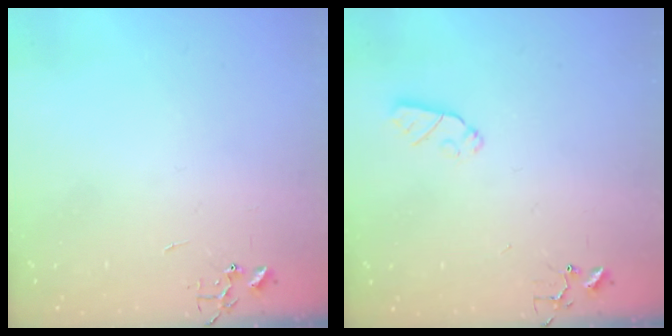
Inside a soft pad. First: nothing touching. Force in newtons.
{"total": 6.2, "press": 6.2, "slide": 0.3}